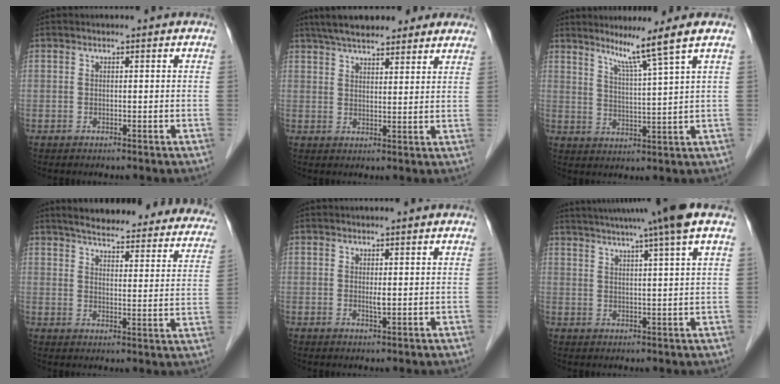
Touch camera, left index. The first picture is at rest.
{"total": 13.9, "force": [11.5, 3.5, 7.0], "torque": [-0.104, 0.036, 0.162]}
{"total": 6.8, "force": [4.6, -2.6, 4.3], "torque": [-0.076, -0.016, 0.084]}
{"total": 29.2, "force": [26.3, 5.6, 11.4], "torque": [-0.151, -0.041, 0.304]}
{"total": 1.0, "force": [0.2, 0.1, 1.0], "torque": [-0.023, -0.004, 0.006]}
{"total": 12.9, "force": [10.0, -2.0, 7.8], "torque": [-0.130, 0.007, 0.131]}